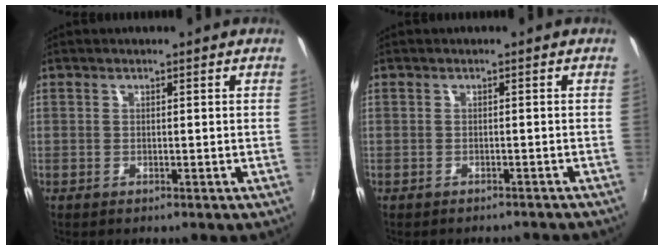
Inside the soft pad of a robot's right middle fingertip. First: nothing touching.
{"total": 3.7, "force": [-3.3, 1.1, 1.1], "torque": [-0.020, -0.010, -0.041]}